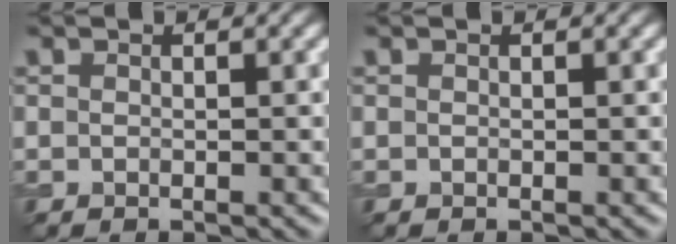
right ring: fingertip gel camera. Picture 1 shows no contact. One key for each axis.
{"total": 0.0}